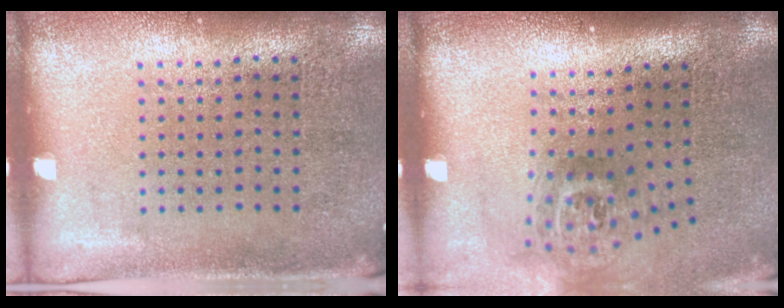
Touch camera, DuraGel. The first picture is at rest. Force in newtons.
{"total": 1.8, "press": 1.2, "slide": 1.4}